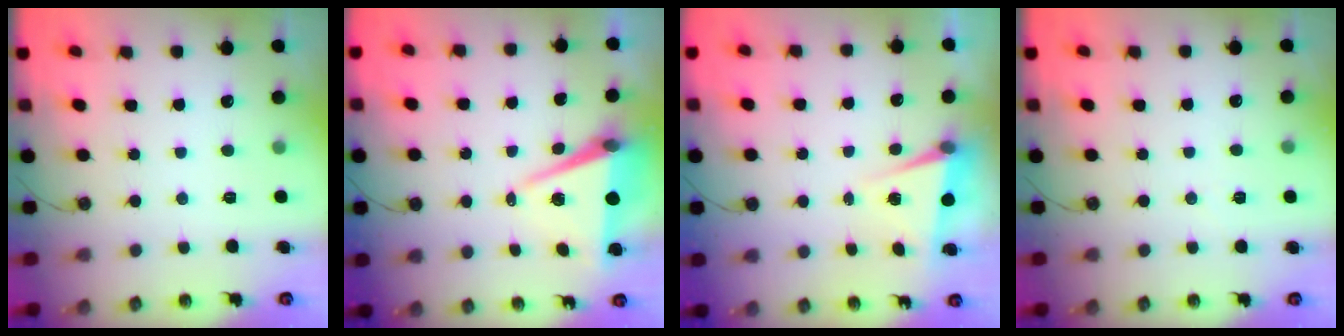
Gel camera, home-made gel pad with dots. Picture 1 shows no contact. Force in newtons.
{"total": 7.5, "press": 6.2, "slide": 4.2}
{"total": 4.5, "press": 3.4, "slide": 2.9}
{"total": 3.3, "press": 3.2, "slide": 0.9}